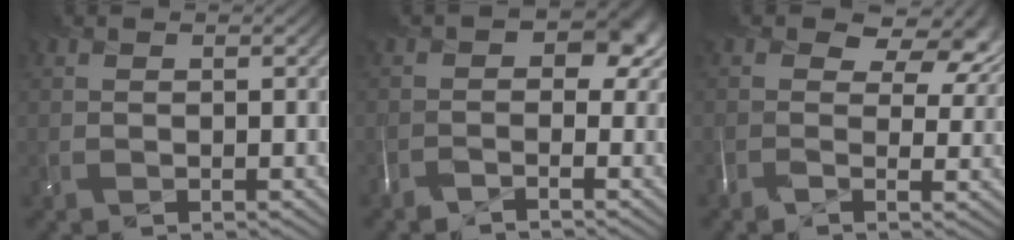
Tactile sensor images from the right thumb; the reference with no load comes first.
{"total": 3.3, "force": [-1.3, 1.6, 2.6], "torque": [-0.026, -0.002, -0.035]}
{"total": 6.4, "force": [1.5, 3.9, 4.9], "torque": [-0.075, -0.008, 0.022]}